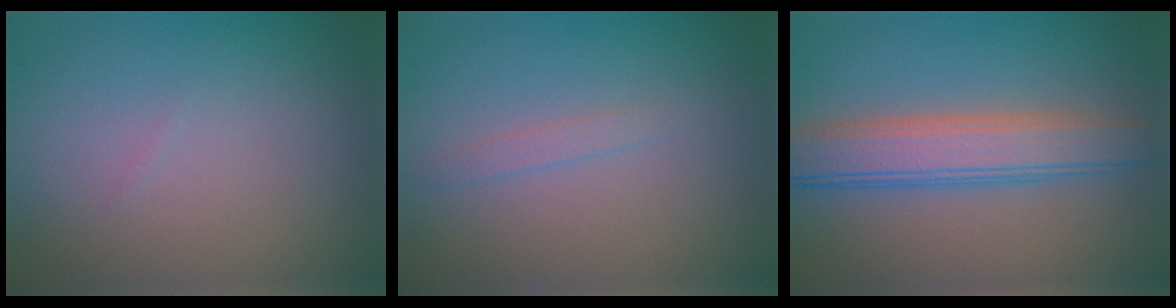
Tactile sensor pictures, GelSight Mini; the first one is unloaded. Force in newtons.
{"total": 0.8, "press": 0.8, "slide": 0.1}
{"total": 5.7, "press": 5.7, "slide": 0.3}